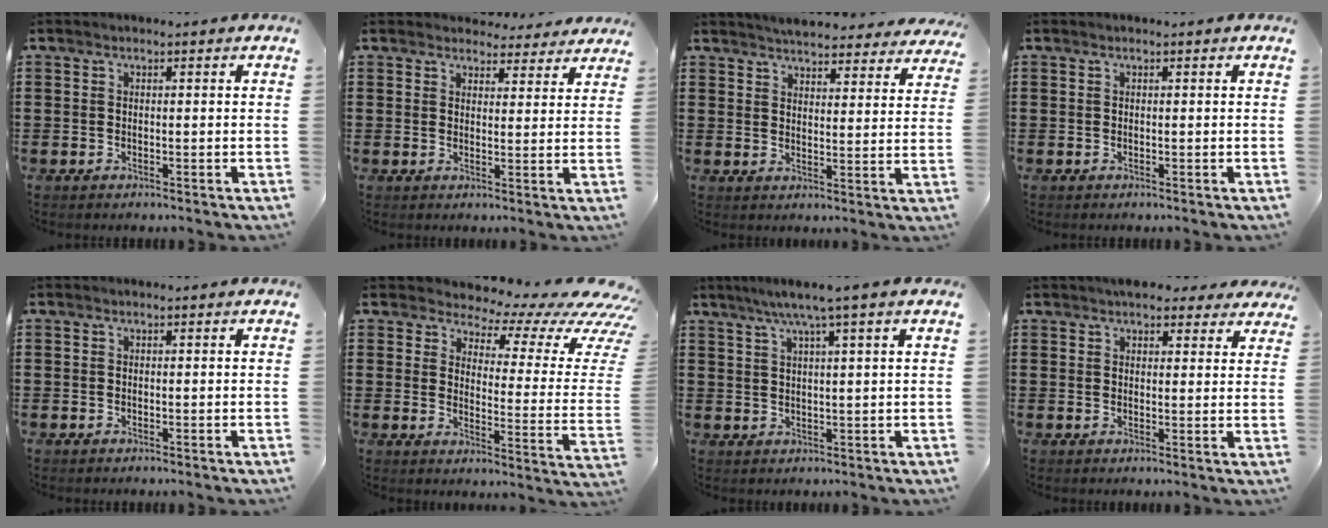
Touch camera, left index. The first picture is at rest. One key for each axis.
{"total": 3.6, "fx": 3.4, "fy": 1.0, "fz": 0.7, "tx": -0.016, "ty": -0.015, "tz": 0.063}
{"total": 4.4, "fx": 4.4, "fy": 0.0, "fz": 0.7, "tx": -0.025, "ty": -0.024, "tz": 0.076}
{"total": 0.0}
{"total": 0.0}
{"total": 5.1, "fx": 3.9, "fy": 1.9, "fz": 2.8, "tx": -0.053, "ty": -0.047, "tz": 0.059}
{"total": 4.6, "fx": 2.8, "fy": -0.7, "fz": 3.6, "tx": -0.077, "ty": -0.004, "tz": 0.046}
{"total": 4.2, "fx": 3.6, "fy": 1.5, "fz": 1.6, "tx": -0.034, "ty": -0.006, "tz": 0.066}